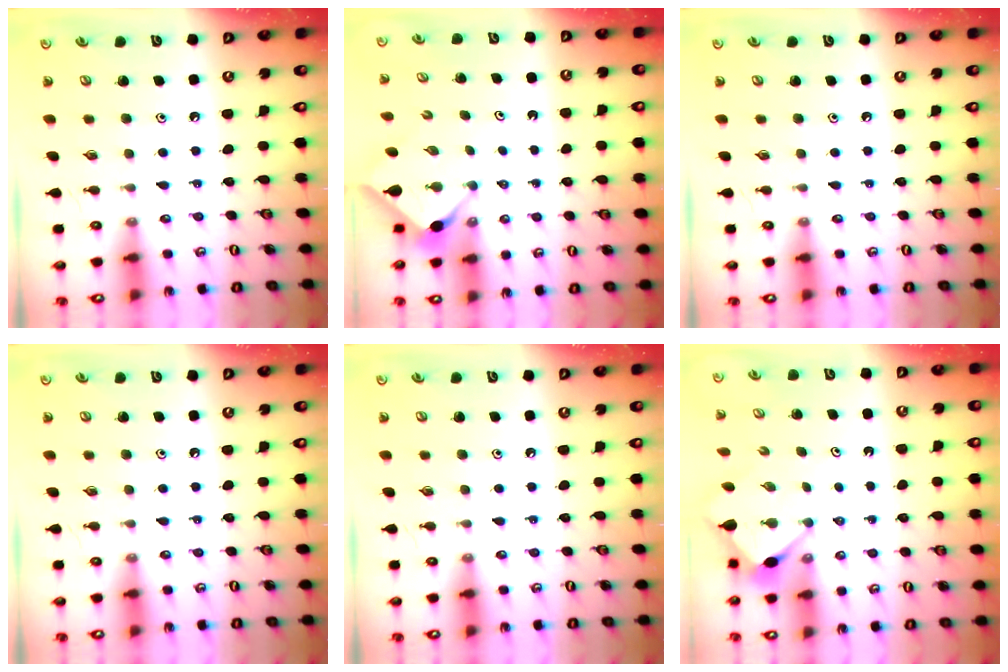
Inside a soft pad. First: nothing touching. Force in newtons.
{"total": 2.9, "press": 2.9, "slide": 0.3}
{"total": 0.0}
{"total": 0.0}
{"total": 0.0}
{"total": 3.3, "press": 3.3, "slide": 0.3}